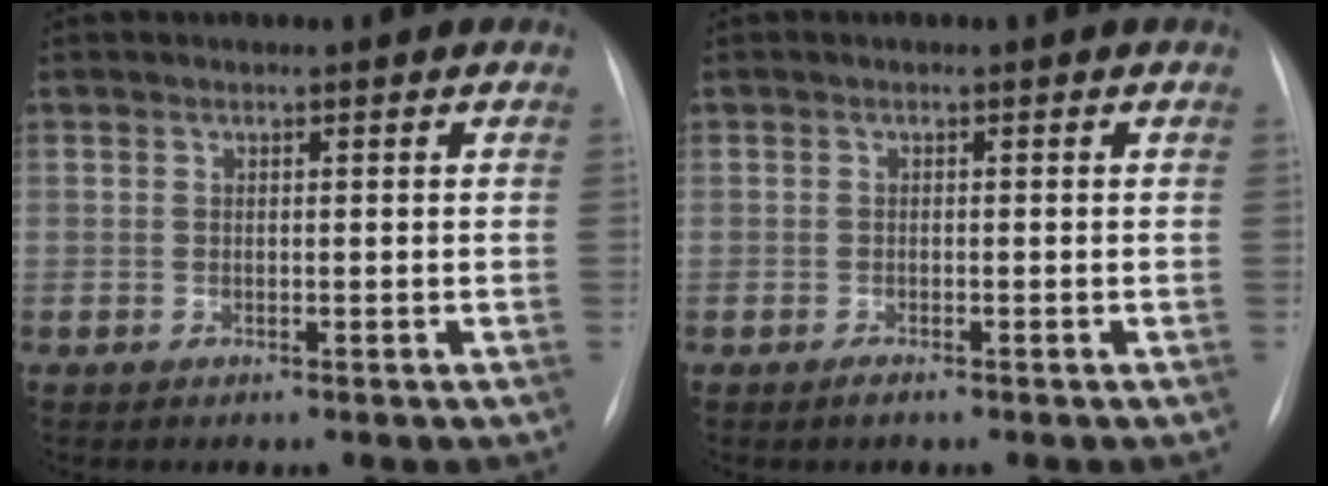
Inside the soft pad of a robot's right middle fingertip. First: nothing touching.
{"total": 0.8, "force": [-0.5, 0.0, 0.5], "torque": [-0.013, -0.003, -0.008]}